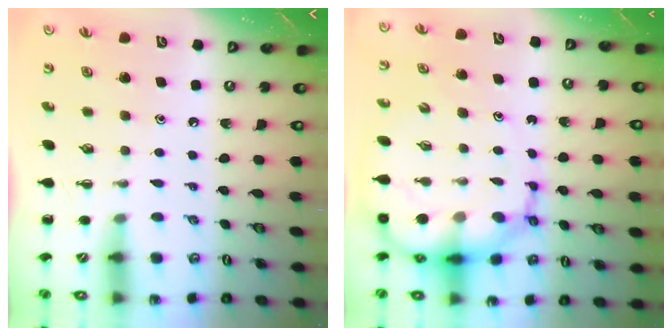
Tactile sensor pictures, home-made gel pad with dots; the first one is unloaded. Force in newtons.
{"total": 15.9, "press": 15.4, "slide": 4.0}